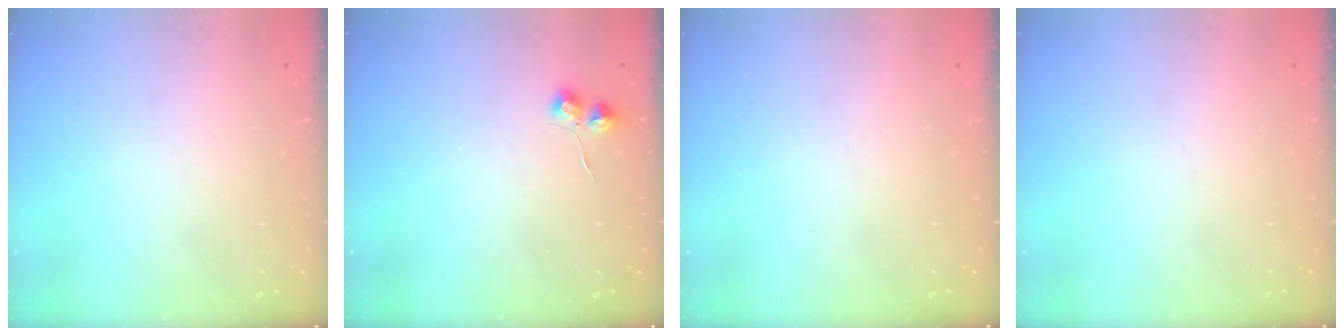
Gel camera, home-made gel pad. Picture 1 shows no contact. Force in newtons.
{"total": 5.5, "press": 5.5, "slide": 0.9}
{"total": 0.0}
{"total": 0.0}